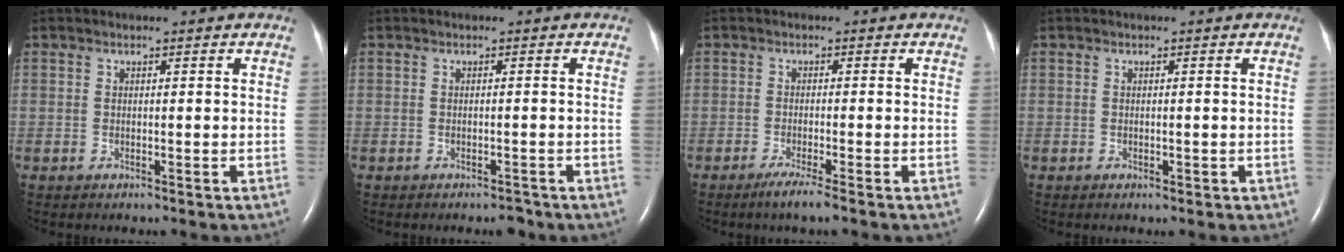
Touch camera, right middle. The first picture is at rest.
{"total": 1.2, "force": [-1.0, 0.5, 0.4], "torque": [-0.005, 0.000, -0.012]}
{"total": 3.0, "force": [-2.1, -0.4, 2.1], "torque": [-0.047, -0.010, -0.041]}
{"total": 1.0, "force": [-0.4, 0.6, 0.7], "torque": [-0.008, 0.000, -0.002]}